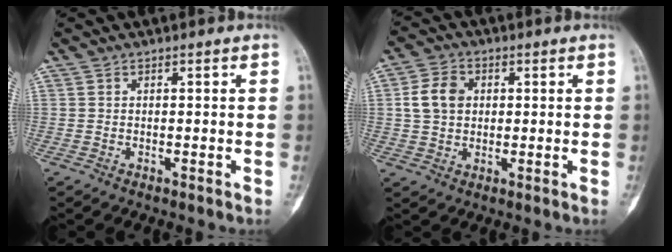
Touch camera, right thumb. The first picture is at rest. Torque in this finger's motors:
{"motor_torque": [0.09, 0.76, 0.07, -0.01, 0.01]}